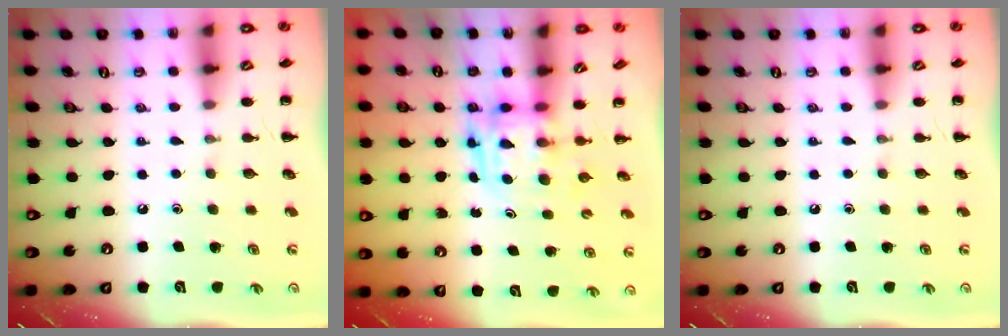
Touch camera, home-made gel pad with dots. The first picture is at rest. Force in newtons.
{"total": 3.9, "press": 3.9, "slide": 0.7}
{"total": 0.0}